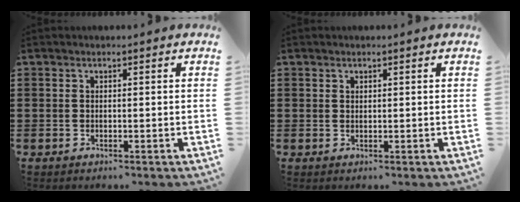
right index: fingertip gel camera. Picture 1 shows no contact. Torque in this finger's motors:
{"motor_torque": [-0.47, 0.56, -0.02, -0.01]}